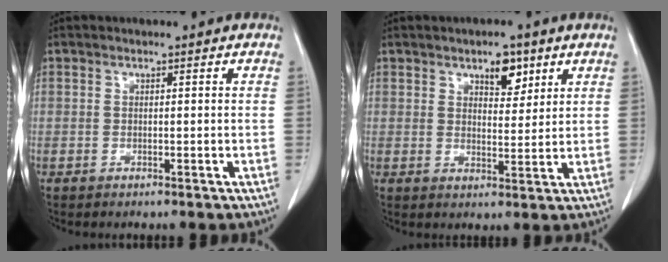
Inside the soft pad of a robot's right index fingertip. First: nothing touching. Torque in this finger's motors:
{"motor_torque": [0.18, 0.17, 0.06, 0.04]}